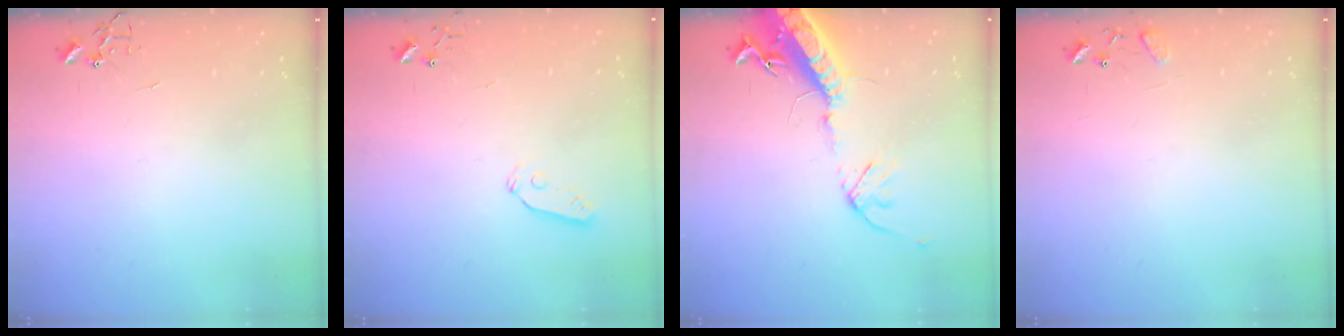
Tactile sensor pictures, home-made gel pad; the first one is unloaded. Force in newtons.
{"total": 5.3, "press": 5.2, "slide": 0.3}
{"total": 17.1, "press": 16.6, "slide": 4.0}
{"total": 7.7, "press": 7.7, "slide": 0.6}